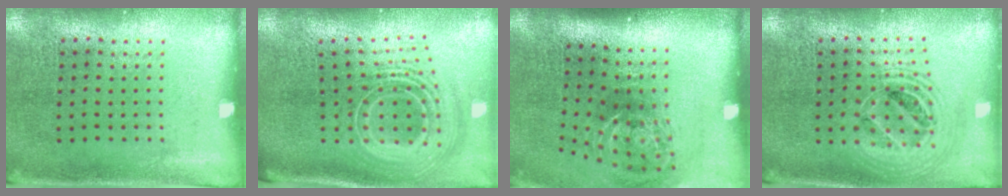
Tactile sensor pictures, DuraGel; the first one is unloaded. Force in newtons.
{"total": 2.9, "press": 1.9, "slide": 2.2}
{"total": 2.0, "press": 1.2, "slide": 1.6}
{"total": 2.0, "press": 1.6, "slide": 1.2}